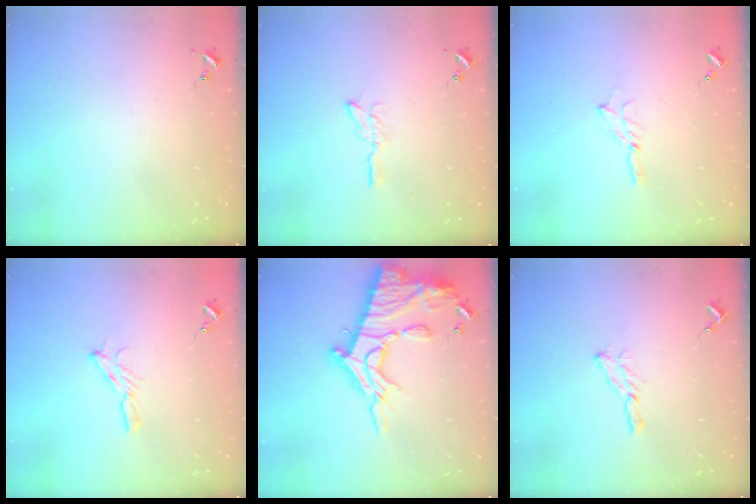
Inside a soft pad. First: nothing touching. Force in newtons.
{"total": 5.8, "press": 5.8, "slide": 0.6}
{"total": 2.0, "press": 2.0, "slide": 0.2}
{"total": 6.2, "press": 6.2, "slide": 0.2}
{"total": 22.5, "press": 22.4, "slide": 1.6}
{"total": 5.9, "press": 5.9, "slide": 0.5}